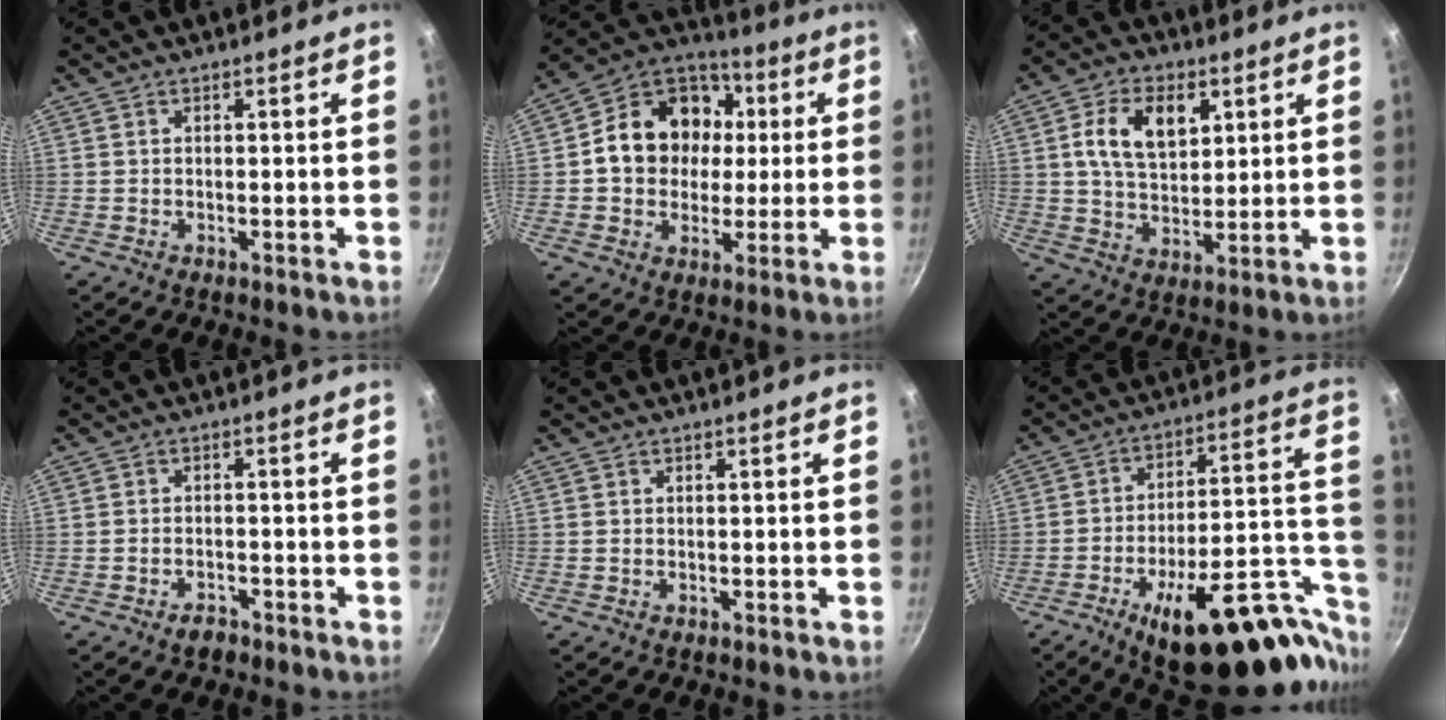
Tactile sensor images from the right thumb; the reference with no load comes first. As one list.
[{"total": 16.6, "force": [1.2, 13.7, 9.3], "torque": [-0.109, 0.025, 0.016]}, {"total": 11.8, "force": [3.7, 7.3, 8.4], "torque": [-0.130, -0.008, 0.068]}, {"total": 2.3, "force": [-1.8, 1.1, 0.9], "torque": [-0.015, 0.010, -0.028]}, {"total": 0.0}, {"total": 30.1, "force": [-15.5, 10.9, 23.3], "torque": [-0.213, 0.098, -0.215]}]